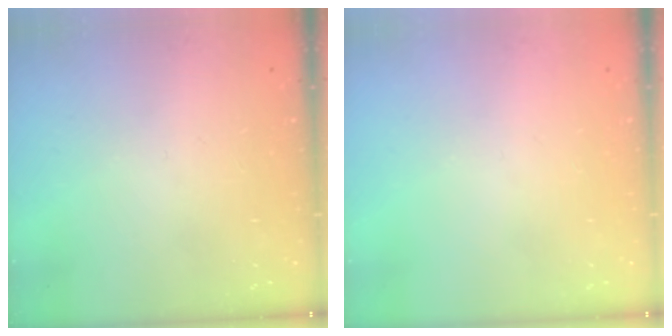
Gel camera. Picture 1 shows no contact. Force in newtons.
{"total": 0.0}